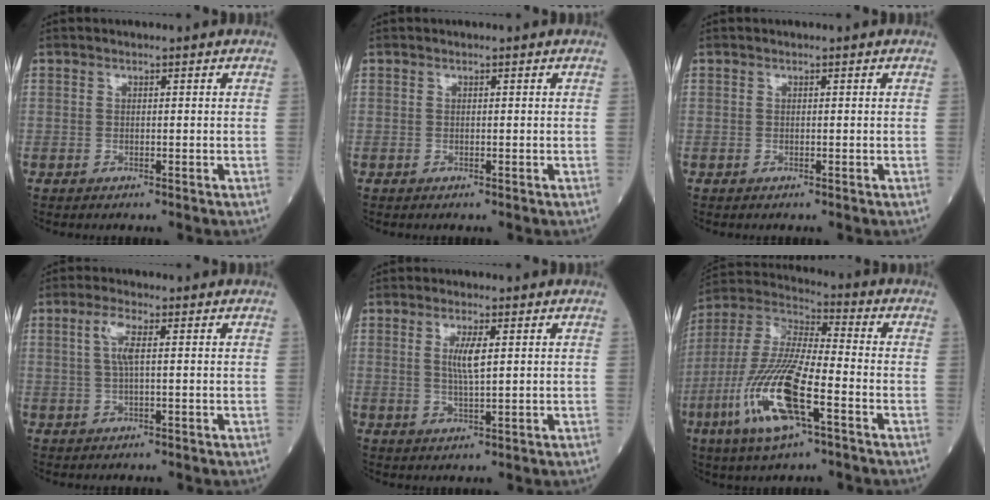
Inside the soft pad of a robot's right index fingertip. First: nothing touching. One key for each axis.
{"total": 0.0}
{"total": 0.0}
{"total": 3.6, "fx": 0.9, "fy": 0.7, "fz": 3.4, "tx": -0.074, "ty": 0.009, "tz": 0.018}
{"total": 3.8, "fx": 1.0, "fy": 0.4, "fz": 3.7, "tx": -0.074, "ty": -0.004, "tz": 0.017}
{"total": 16.8, "fx": -6.3, "fy": 3.4, "fz": 15.2, "tx": -0.326, "ty": -0.018, "tz": -0.118}